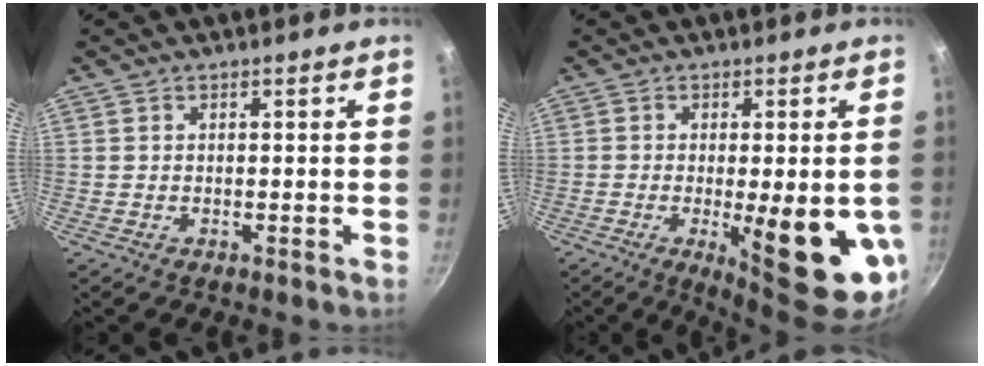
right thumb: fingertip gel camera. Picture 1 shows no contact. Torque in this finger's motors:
{"motor_torque": [2.47, 2.54, 1.63, -0.14, 0.48]}